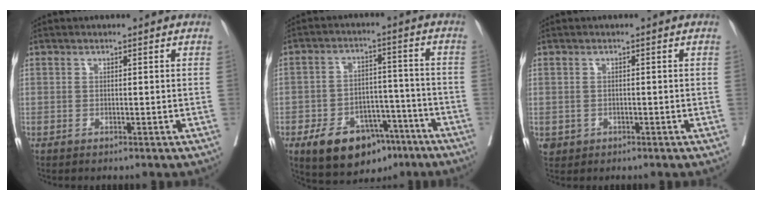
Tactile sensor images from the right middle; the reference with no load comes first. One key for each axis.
{"total": 12.7, "fx": -7.8, "fy": 7.1, "fz": 7.1, "tx": -0.098, "ty": 0.017, "tz": -0.114}
{"total": 1.8, "fx": -0.6, "fy": 1.6, "fz": 0.4, "tx": -0.004, "ty": 0.002, "tz": -0.003}